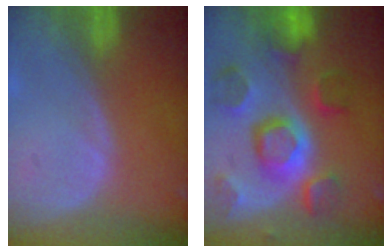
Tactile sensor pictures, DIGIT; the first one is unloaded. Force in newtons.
{"total": 11.5, "press": 10.0, "slide": 5.6}